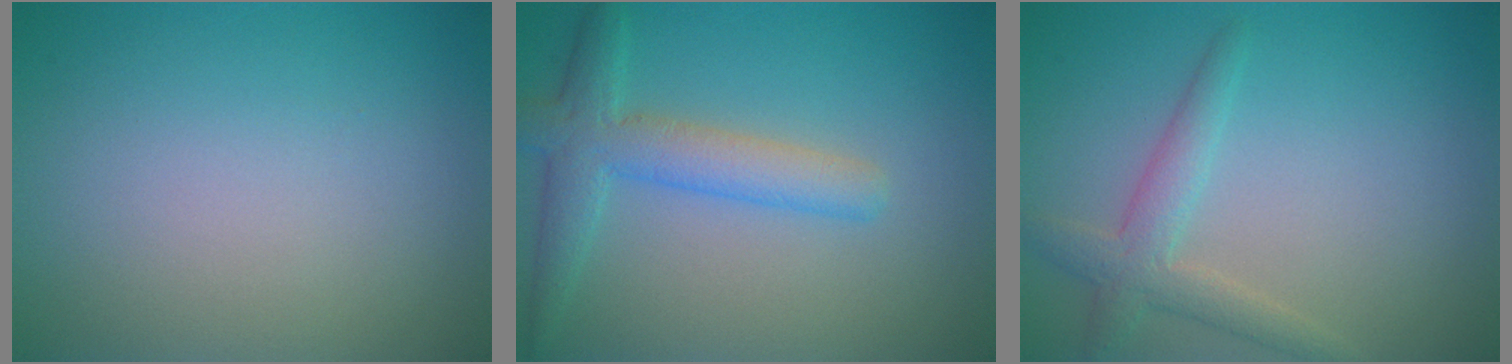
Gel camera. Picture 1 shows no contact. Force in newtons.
{"total": 4.1, "press": 4.1, "slide": 0.1}
{"total": 2.8, "press": 2.8, "slide": 0.2}